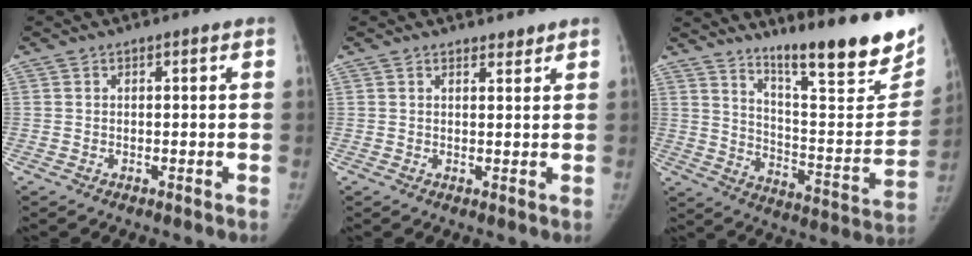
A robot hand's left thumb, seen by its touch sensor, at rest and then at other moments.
{"total": 1.6, "force": [1.5, 0.5, 0.3], "torque": [0.005, -0.013, 0.021]}
{"total": 24.1, "force": [17.6, 4.6, 15.8], "torque": [-0.200, -0.113, 0.263]}